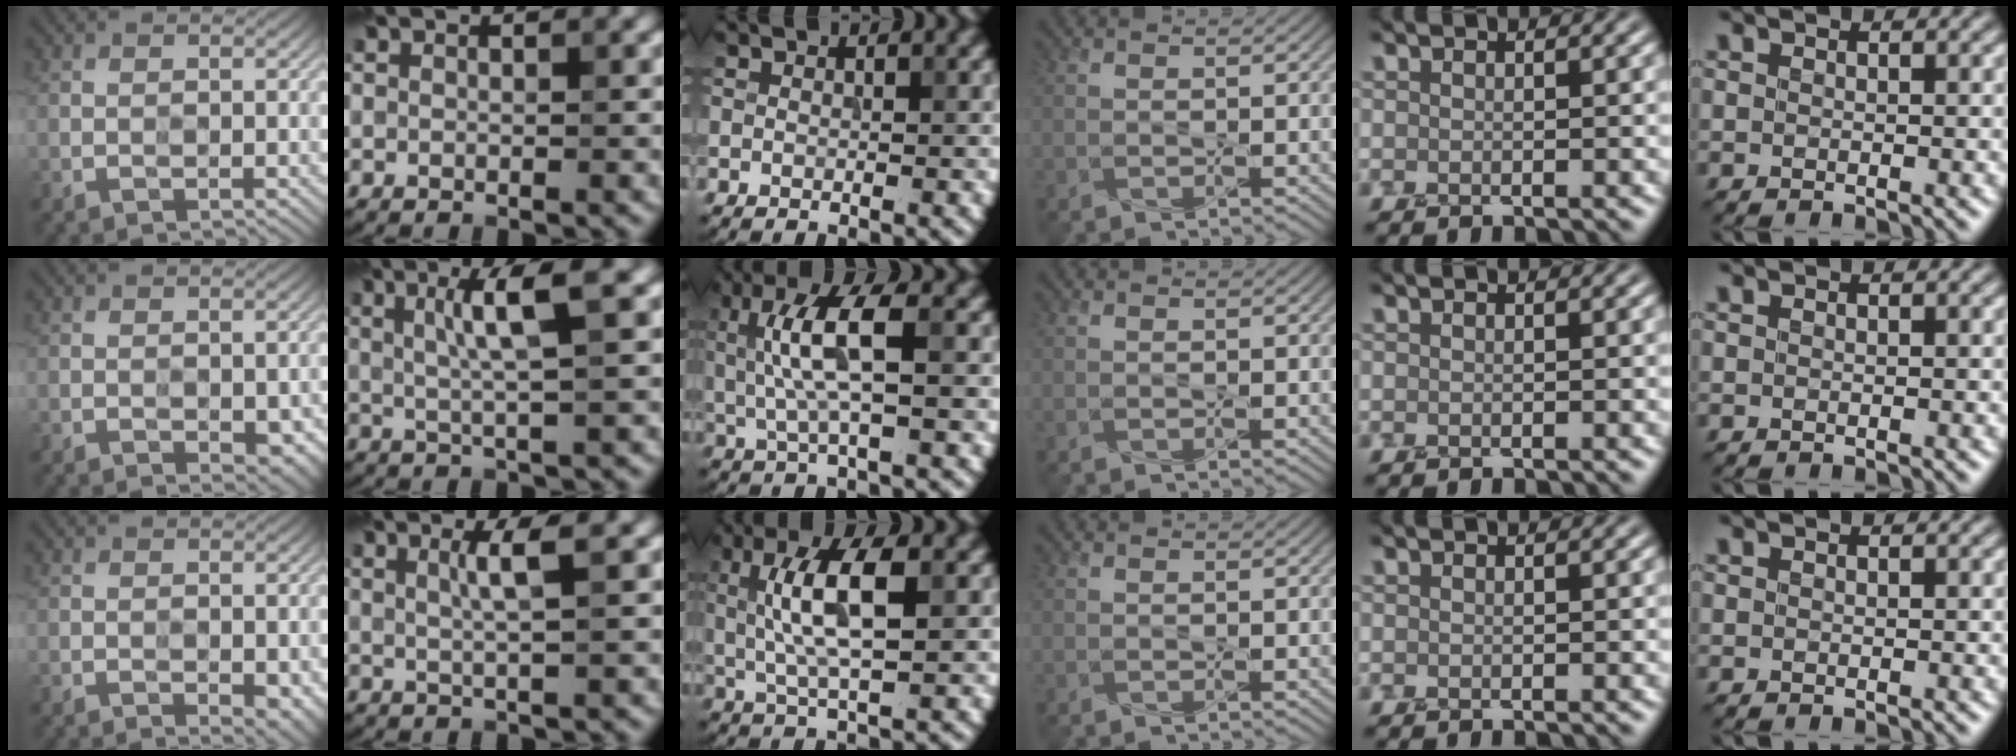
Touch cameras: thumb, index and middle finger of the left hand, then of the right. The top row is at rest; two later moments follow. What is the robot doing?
{"motion": "screw", "object": "mustard bottle"}